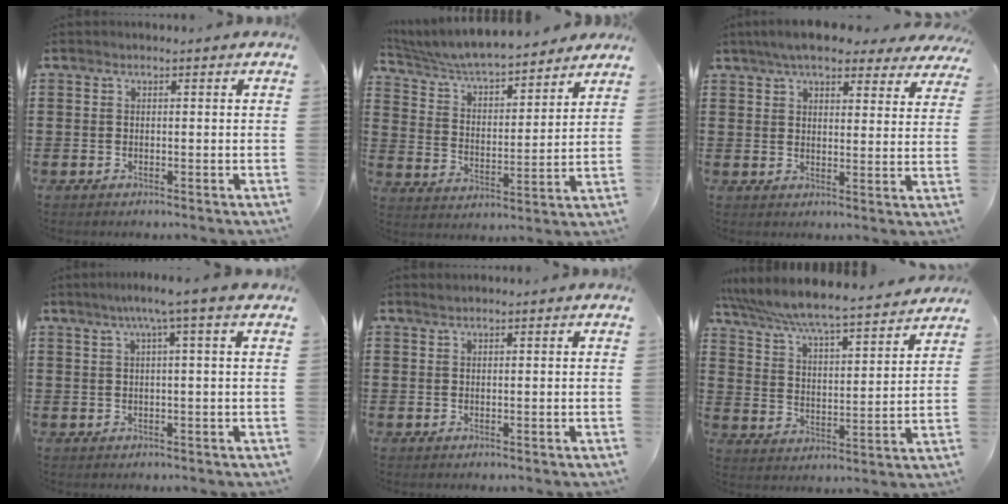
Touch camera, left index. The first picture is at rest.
{"total": 6.1, "force": [5.8, 0.7, 1.7], "torque": [-0.062, -0.039, 0.097]}
{"total": 6.8, "force": [5.9, 1.3, 3.1], "torque": [-0.071, -0.011, 0.108]}
{"total": 3.6, "force": [1.6, -0.7, 3.2], "torque": [-0.062, -0.003, 0.024]}
{"total": 0.7, "force": [0.6, 0.1, 0.4], "torque": [-0.008, 0.001, 0.012]}
{"total": 6.1, "force": [5.7, -0.2, 1.9], "torque": [-0.064, -0.043, 0.093]}